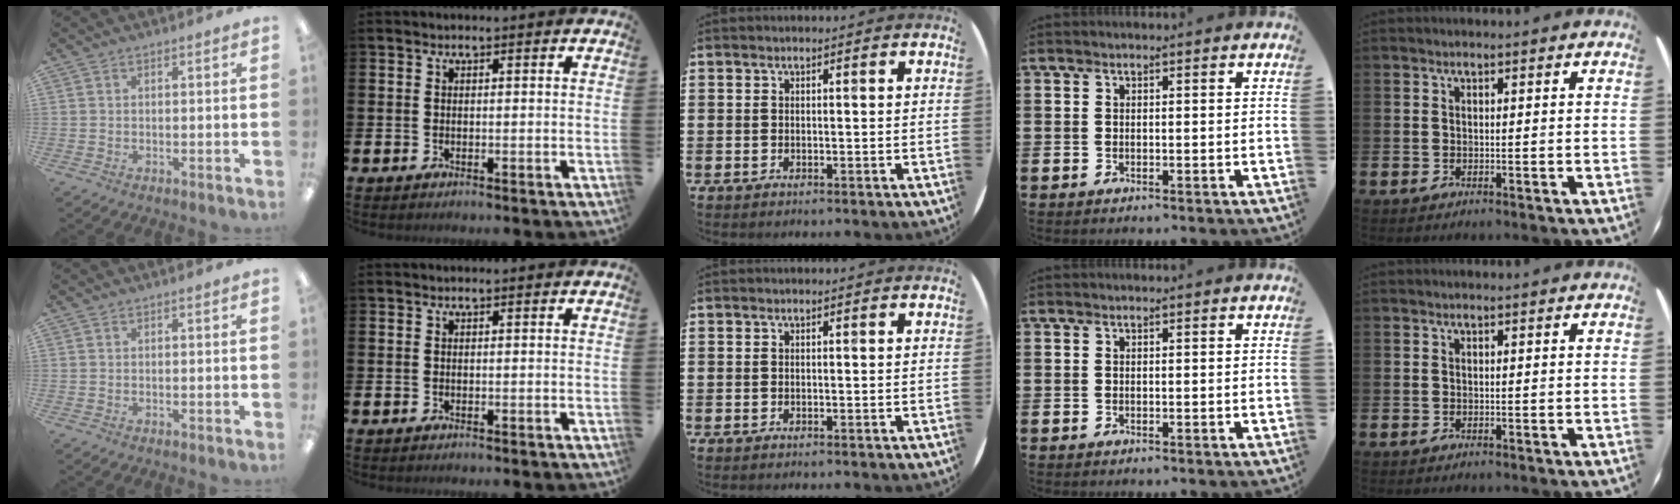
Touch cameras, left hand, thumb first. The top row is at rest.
{}